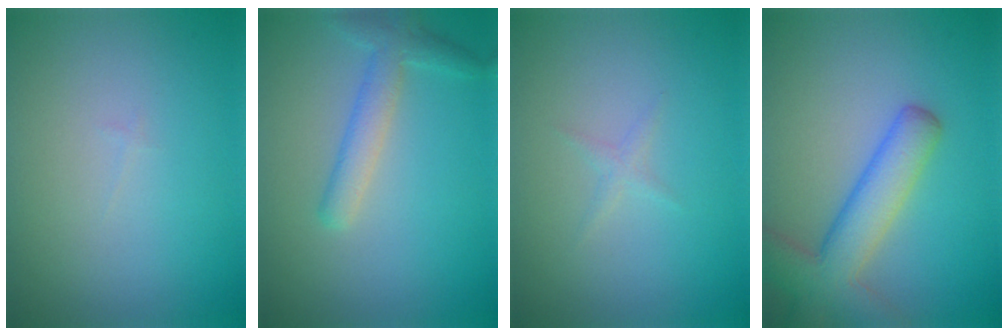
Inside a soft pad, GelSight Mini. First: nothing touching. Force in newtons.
{"total": 2.9, "press": 2.9, "slide": 0.1}
{"total": 0.7, "press": 0.7, "slide": 0.0}
{"total": 6.1, "press": 6.1, "slide": 0.4}